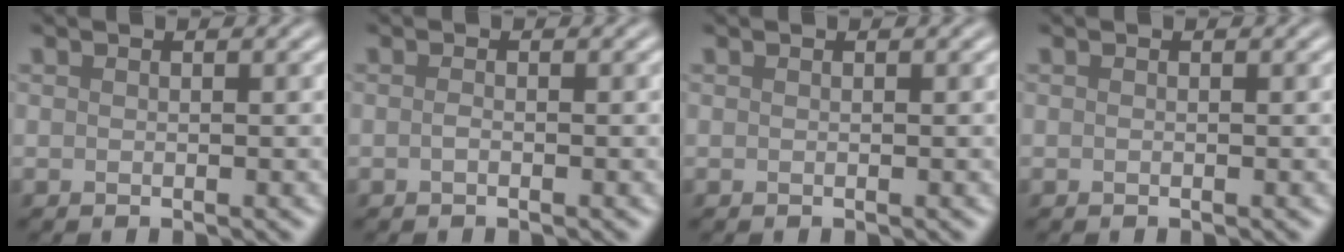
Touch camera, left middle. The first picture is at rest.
{"total": 0.5, "force": [-0.3, 0.2, 0.4], "torque": [-0.011, 0.000, -0.006]}
{"total": 0.0}
{"total": 0.0}